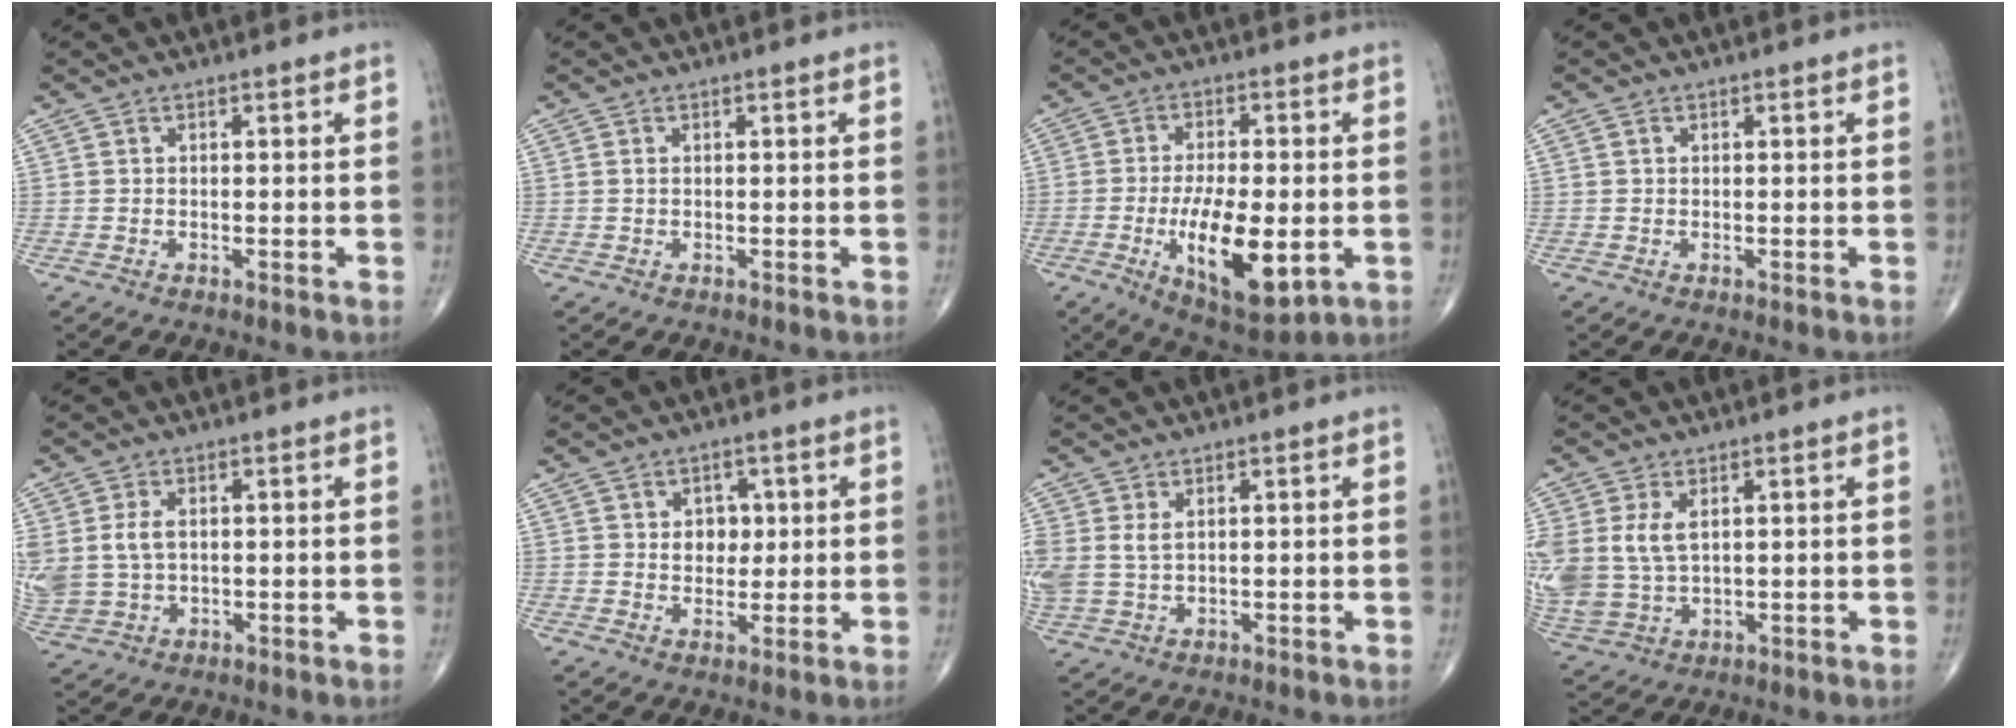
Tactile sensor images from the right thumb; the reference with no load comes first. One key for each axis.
{"total": 0.6, "fx": 0.1, "fy": 0.4, "fz": 0.4, "tx": -0.011, "ty": 0.004, "tz": 0.004}
{"total": 15.2, "fx": -3.7, "fy": 6.2, "fz": 13.4, "tx": -0.214, "ty": -0.008, "tz": -0.048}
{"total": 0.6, "fx": 0.2, "fy": 0.5, "fz": 0.3, "tx": -0.004, "ty": 0.001, "tz": 0.004}
{"total": 9.2, "fx": 1.1, "fy": 6.5, "fz": 6.4, "tx": -0.159, "ty": -0.002, "tz": 0.037}
{"total": 4.7, "fx": 1.1, "fy": 3.7, "fz": 2.7, "tx": -0.008, "ty": -0.004, "tz": 0.015}
{"total": 5.8, "fx": 1.5, "fy": 3.7, "fz": 4.2, "tx": -0.110, "ty": 0.006, "tz": 0.043}
{"total": 11.5, "fx": 2.5, "fy": 7.5, "fz": 8.4, "tx": -0.202, "ty": -0.007, "tz": 0.064}